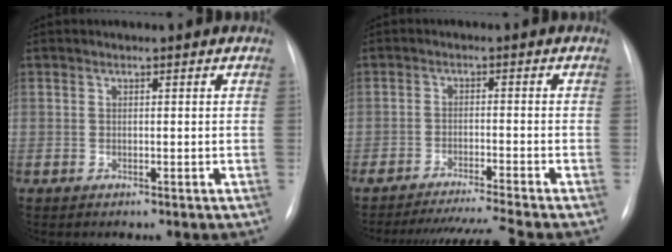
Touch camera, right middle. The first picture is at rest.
{"total": 9.5, "force": [-8.6, -1.9, 3.5], "torque": [-0.045, -0.014, -0.139]}